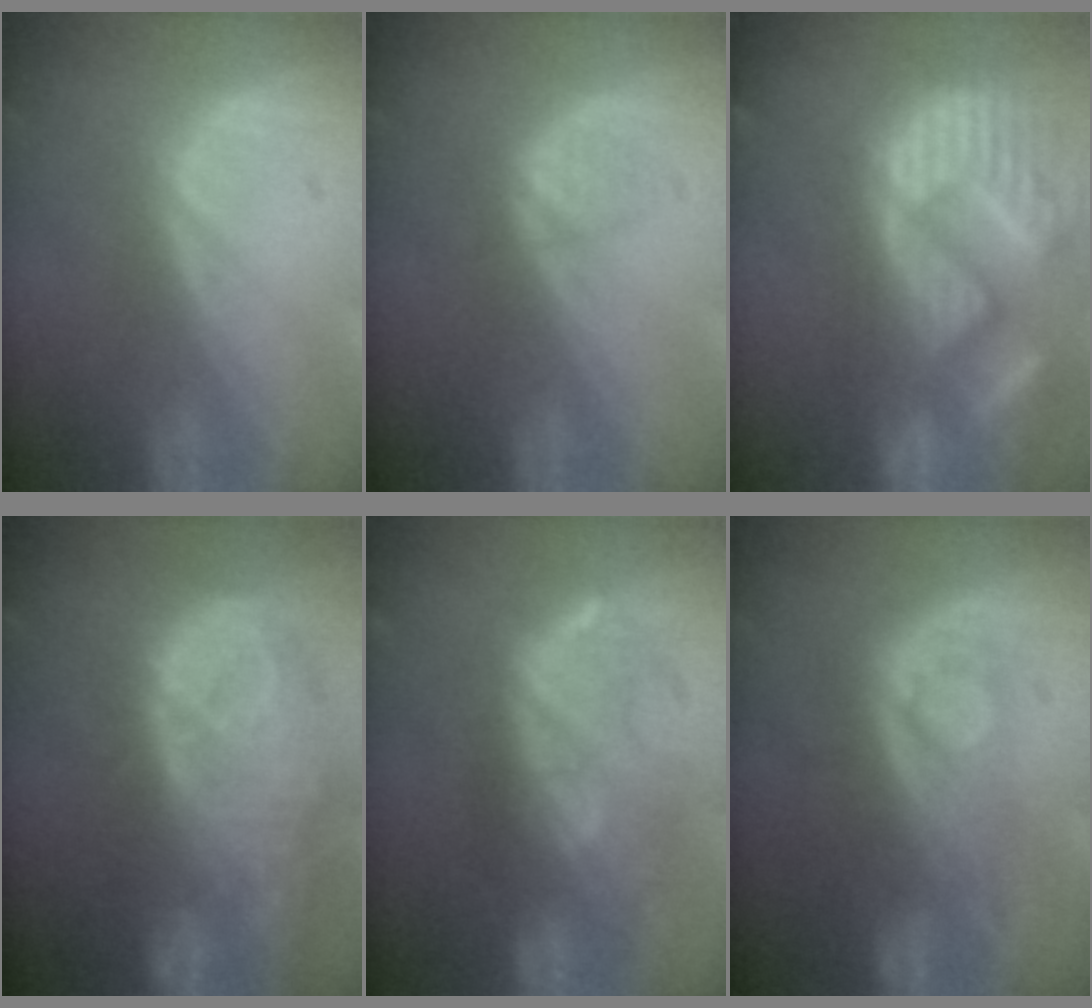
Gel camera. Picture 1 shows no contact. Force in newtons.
{"total": 1.9, "press": 1.9, "slide": 0.4}
{"total": 15.4, "press": 12.6, "slide": 8.8}
{"total": 12.8, "press": 11.4, "slide": 5.9}
{"total": 8.6, "press": 8.5, "slide": 0.7}
{"total": 7.9, "press": 7.4, "slide": 2.7}